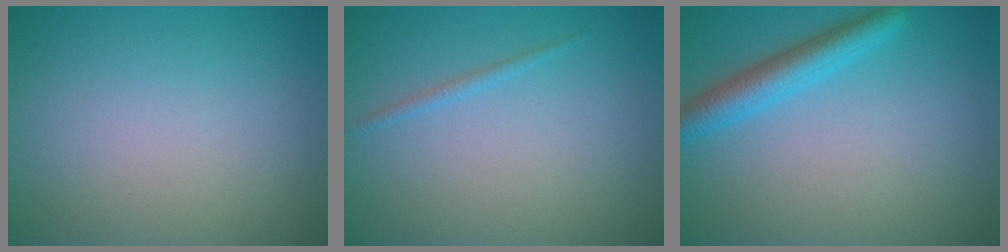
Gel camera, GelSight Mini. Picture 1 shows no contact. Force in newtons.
{"total": 0.8, "press": 0.8, "slide": 0.1}
{"total": 3.5, "press": 3.5, "slide": 0.3}